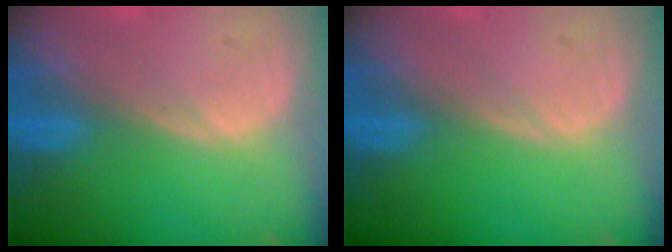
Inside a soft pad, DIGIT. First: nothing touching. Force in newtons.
{"total": 0.0}